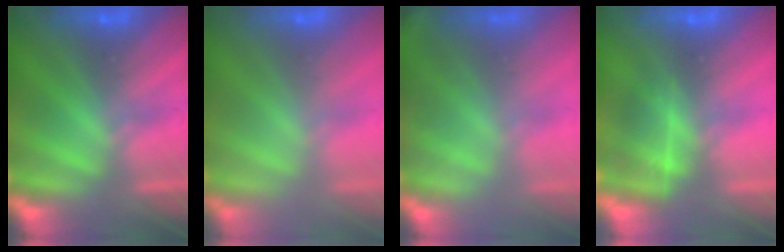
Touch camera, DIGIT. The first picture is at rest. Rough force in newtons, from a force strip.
{"total": 2.9}
{"total": 1.8}
{"total": 4.7}